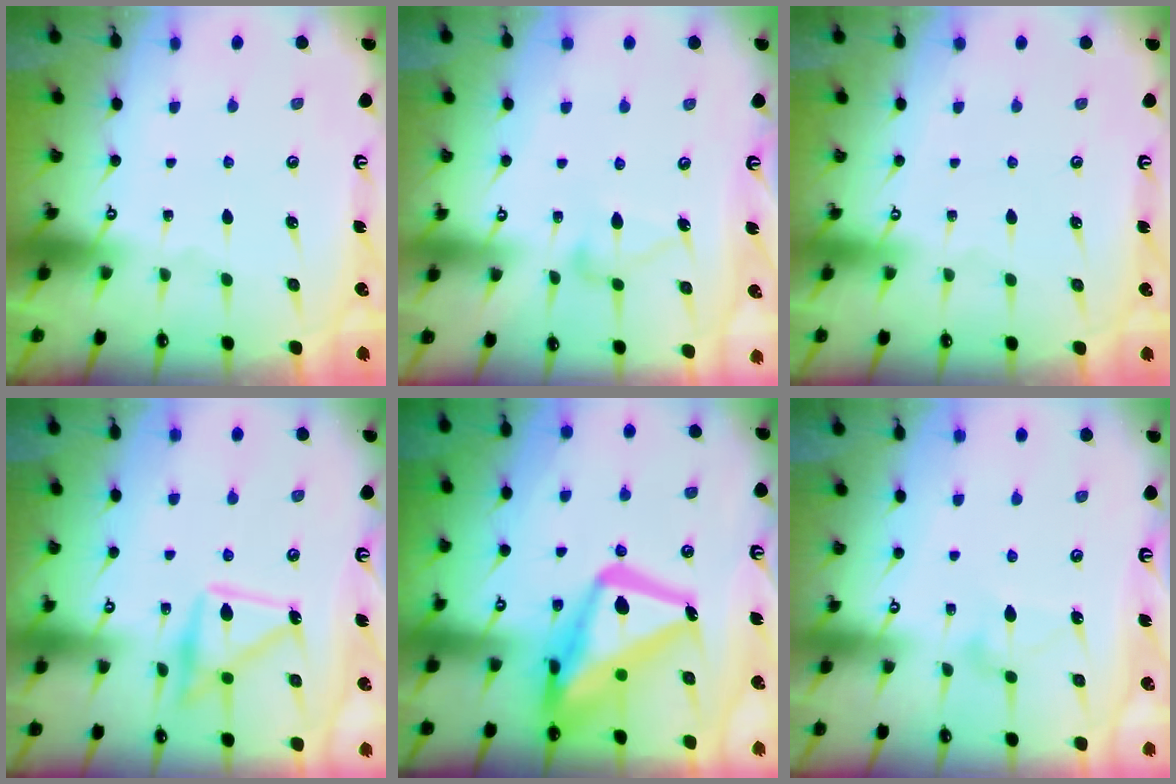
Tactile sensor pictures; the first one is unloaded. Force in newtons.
{"total": 10.7, "press": 10.7, "slide": 0.5}
{"total": 3.9, "press": 3.9, "slide": 0.1}
{"total": 15.8, "press": 15.8, "slide": 0.9}
{"total": 20.3, "press": 20.2, "slide": 1.8}
{"total": 8.2, "press": 8.2, "slide": 0.4}